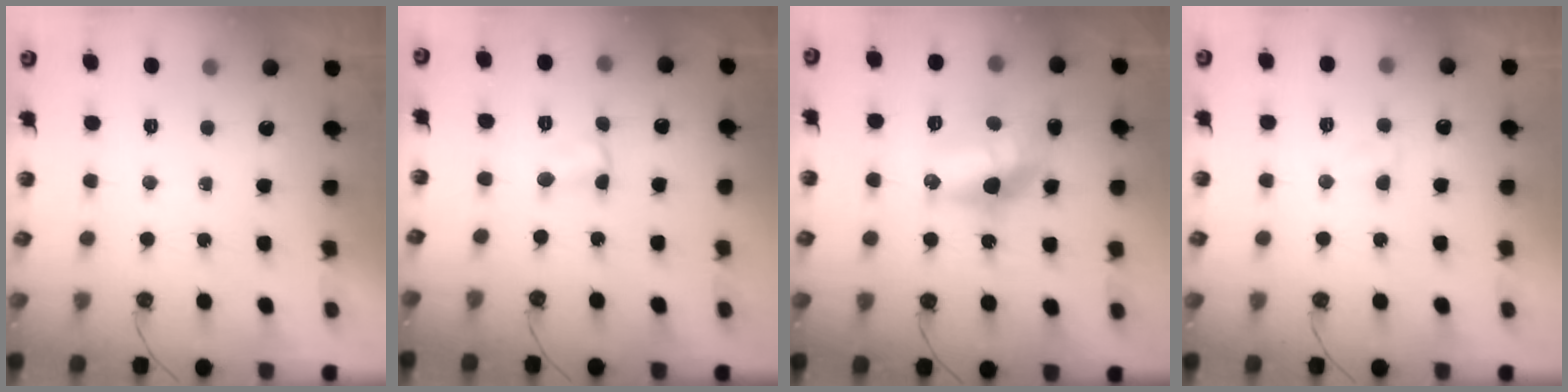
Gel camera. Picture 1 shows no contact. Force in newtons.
{"total": 1.7, "press": 1.7, "slide": 0.3}
{"total": 14.5, "press": 14.5, "slide": 0.7}
{"total": 3.0, "press": 3.0, "slide": 0.3}